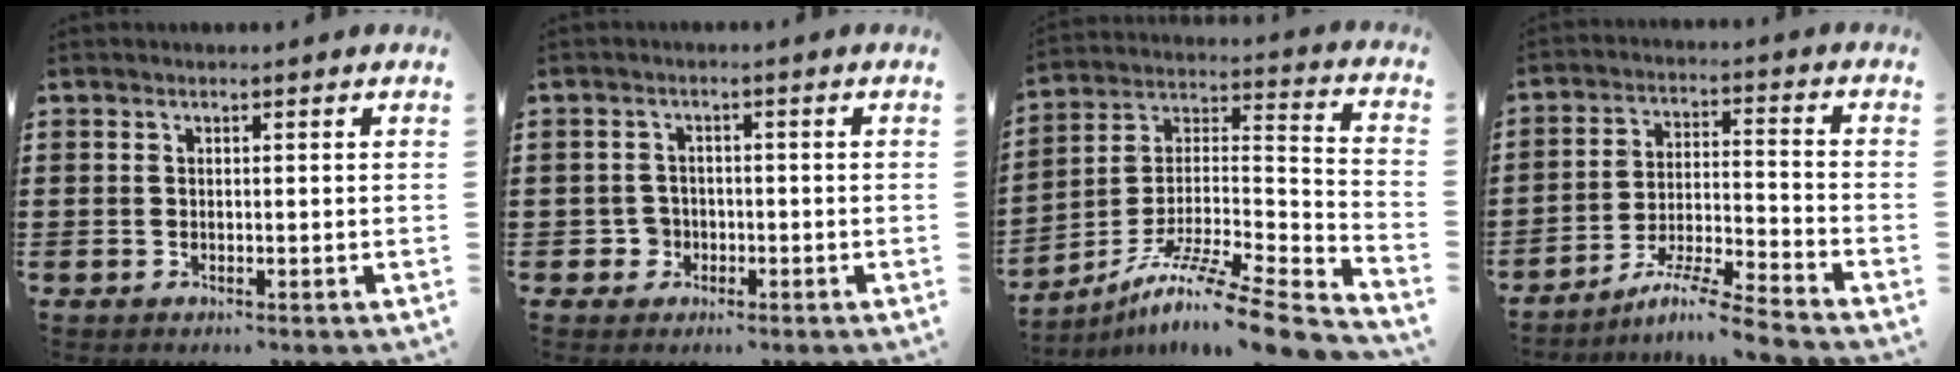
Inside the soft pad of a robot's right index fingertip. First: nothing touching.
{"total": 2.7, "force": [-1.1, 2.4, 0.7], "torque": [-0.021, 0.003, -0.024]}
{"total": 10.2, "force": [-8.0, 0.5, 6.3], "torque": [-0.110, 0.001, -0.156]}
{"total": 7.6, "force": [-6.6, -0.5, 3.7], "torque": [-0.072, -0.005, -0.128]}